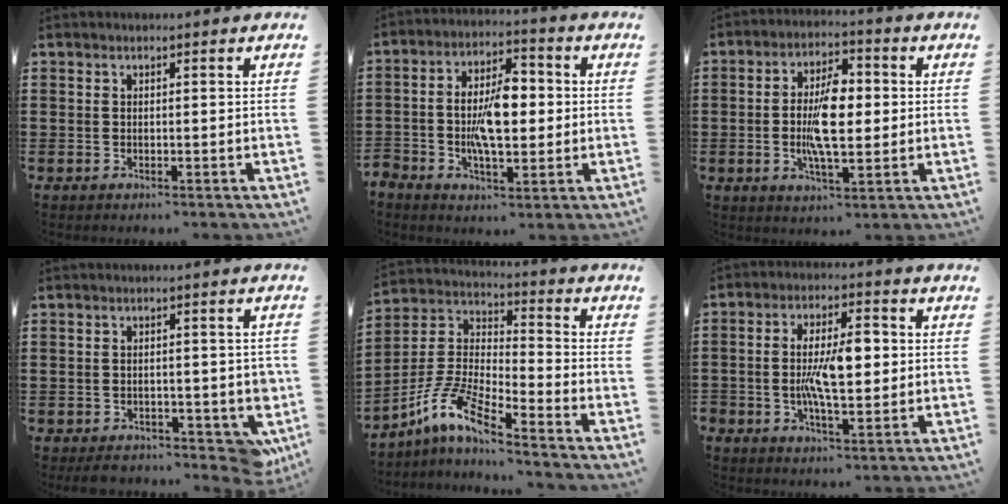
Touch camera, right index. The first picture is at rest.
{"total": 8.5, "force": [-0.8, 4.1, 7.4], "torque": [-0.153, 0.003, -0.024]}
{"total": 8.8, "force": [-0.4, 3.6, 8.0], "torque": [-0.157, 0.001, -0.013]}
{"total": 4.7, "force": [-2.8, 2.5, 2.8], "torque": [-0.038, 0.006, -0.050]}
{"total": 8.1, "force": [-6.4, 1.1, 4.9], "torque": [-0.126, -0.013, -0.134]}
{"total": 8.0, "force": [-0.5, 3.3, 7.3], "torque": [-0.151, 0.004, -0.015]}